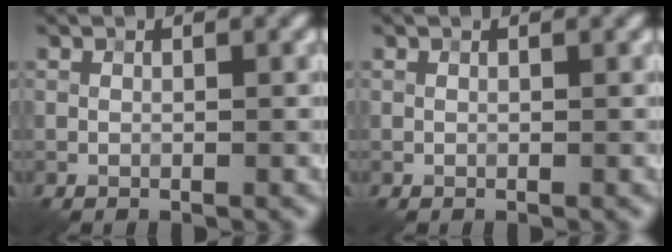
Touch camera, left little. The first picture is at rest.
{"total": 0.0}